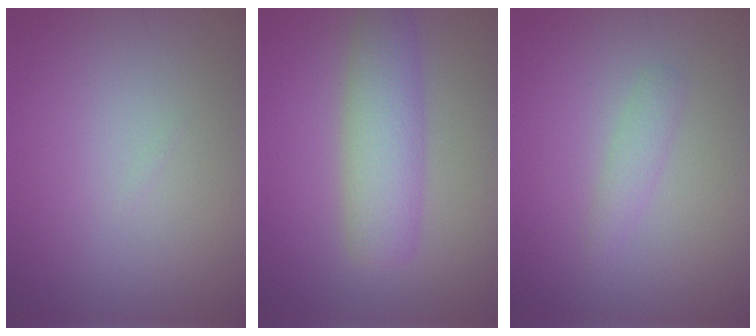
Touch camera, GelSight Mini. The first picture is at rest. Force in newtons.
{"total": 4.7, "press": 4.7, "slide": 0.2}
{"total": 1.4, "press": 1.4, "slide": 0.1}